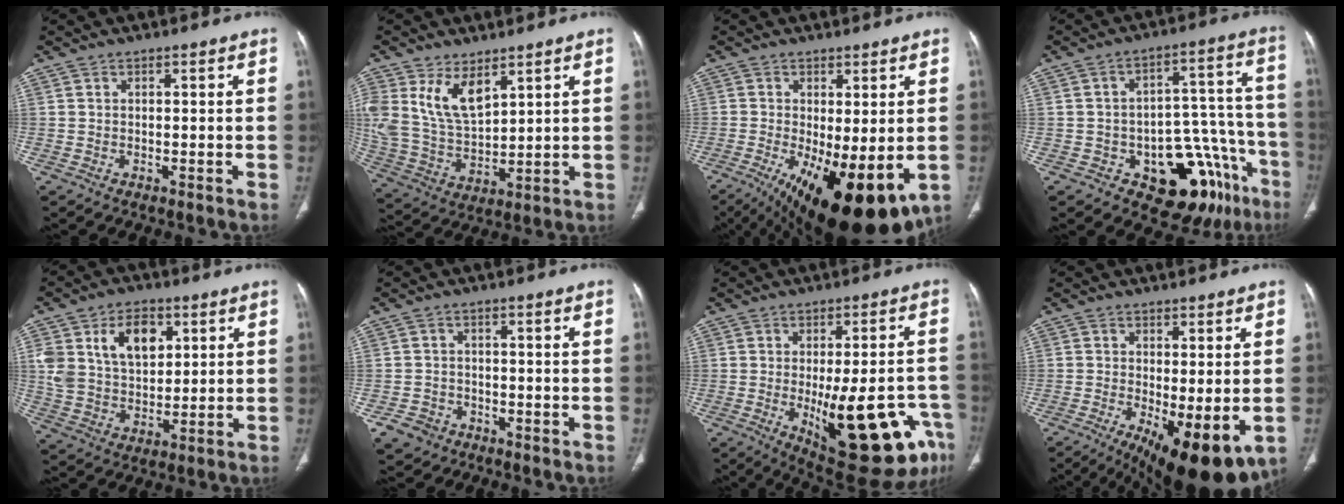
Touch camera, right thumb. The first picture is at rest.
{"total": 12.7, "force": [6.5, 6.9, 8.5], "torque": [-0.157, -0.027, 0.145]}
{"total": 18.1, "force": [-5.5, 7.1, 15.6], "torque": [-0.237, -0.028, -0.064]}
{"total": 18.4, "force": [-9.8, 9.7, 12.1], "torque": [-0.071, 0.097, -0.123]}
{"total": 13.8, "force": [5.2, 9.0, 9.0], "torque": [-0.130, -0.009, 0.105]}
{"total": 4.6, "force": [-2.5, 3.8, 1.0], "torque": [-0.010, 0.016, -0.038]}
{"total": 22.2, "force": [-8.0, 8.2, 19.0], "torque": [-0.192, 0.012, -0.085]}
{"total": 14.3, "force": [-5.0, 5.3, 12.4], "torque": [-0.172, -0.022, -0.062]}